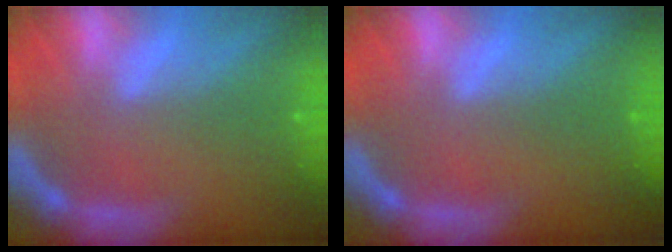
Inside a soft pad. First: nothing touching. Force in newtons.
{"total": 0.0}